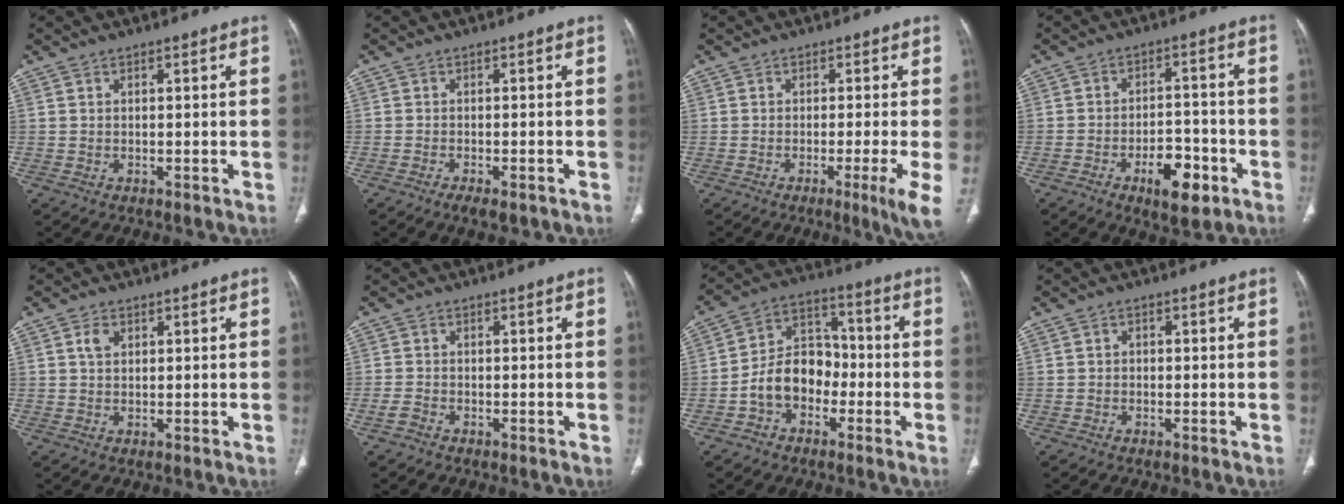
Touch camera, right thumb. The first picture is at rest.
{"total": 3.6, "force": [-2.5, 1.3, 2.2], "torque": [-0.032, 0.005, -0.035]}
{"total": 5.6, "force": [-1.9, -0.4, 5.2], "torque": [-0.080, -0.017, -0.031]}
{"total": 9.1, "force": [-4.5, 4.3, 6.7], "torque": [-0.085, 0.030, -0.065]}
{"total": 2.2, "force": [0.9, 1.5, 1.4], "torque": [-0.024, 0.003, 0.017]}
{"total": 1.7, "force": [-1.2, 1.0, 0.8], "torque": [-0.018, 0.005, -0.024]}
{"total": 10.9, "force": [-3.3, 8.1, 6.5], "torque": [-0.085, 0.046, -0.068]}
{"total": 0.8, "force": [-0.2, 0.7, 0.2], "torque": [0.006, 0.003, -0.008]}